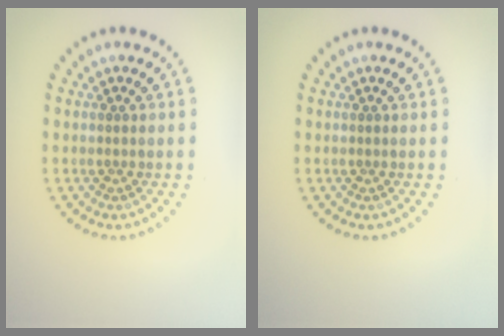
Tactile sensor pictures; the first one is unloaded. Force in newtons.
{"total": 0.0}